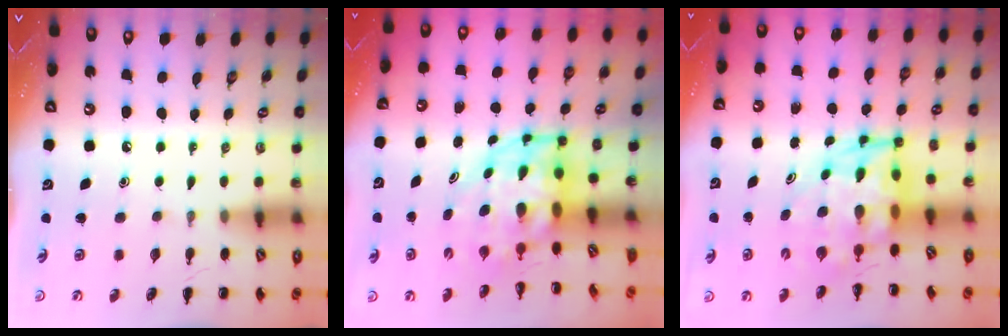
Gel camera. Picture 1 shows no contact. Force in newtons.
{"total": 7.1, "press": 6.9, "slide": 1.7}
{"total": 6.9, "press": 6.6, "slide": 2.0}